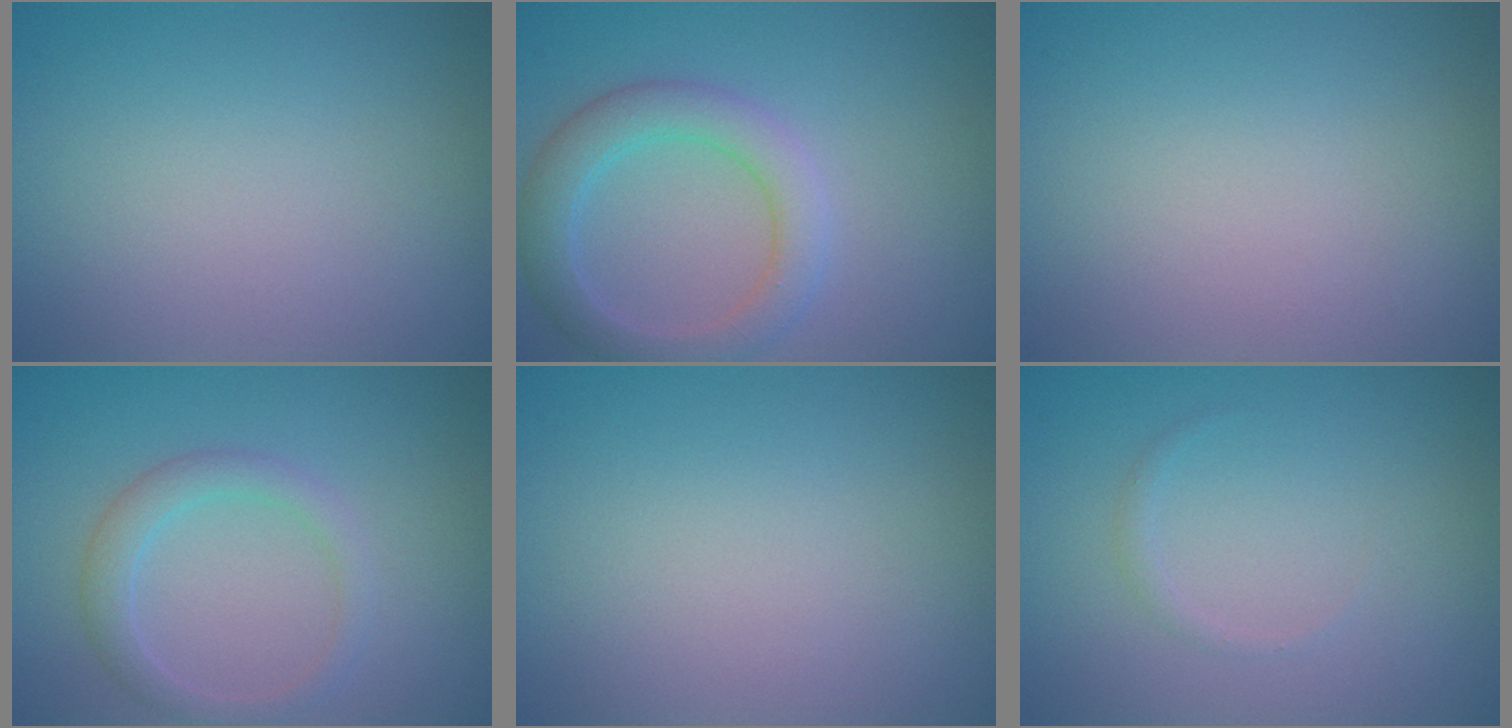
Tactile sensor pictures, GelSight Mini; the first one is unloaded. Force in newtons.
{"total": 4.1, "press": 4.1, "slide": 0.1}
{"total": 0.0}
{"total": 2.4, "press": 2.4, "slide": 0.1}
{"total": 0.0}
{"total": 0.6, "press": 0.6, "slide": 0.0}